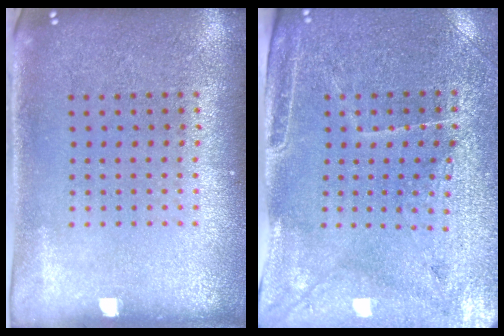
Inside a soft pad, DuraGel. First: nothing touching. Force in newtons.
{"total": 3.3, "press": 3.1, "slide": 1.0}